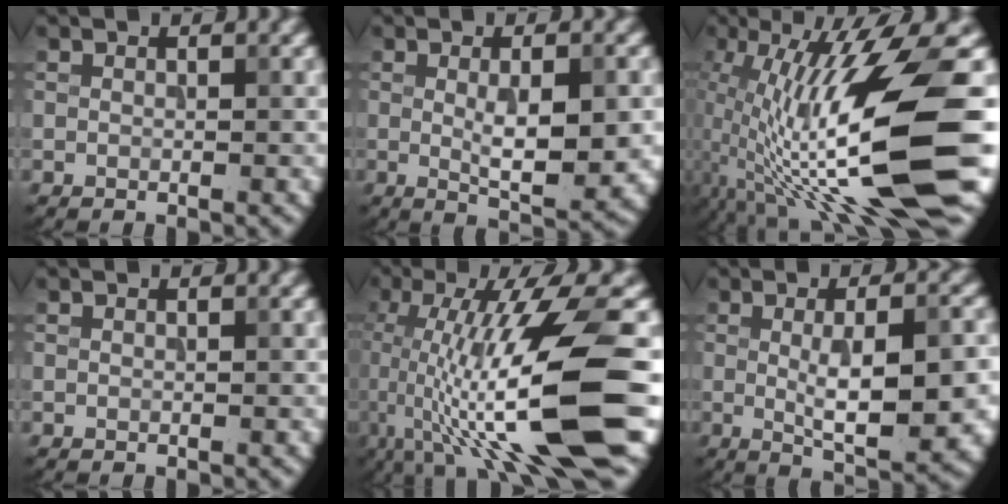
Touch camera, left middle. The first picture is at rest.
{"total": 5.4, "force": [-0.1, 1.6, 5.2], "torque": [-0.084, -0.007, 0.003]}
{"total": 15.0, "force": [-2.9, 2.4, 14.5], "torque": [-0.264, 0.007, -0.037]}
{"total": 0.0}
{"total": 13.7, "force": [-1.9, 2.5, 13.3], "torque": [-0.224, 0.006, -0.026]}
{"total": 7.8, "force": [-0.3, 2.2, 7.4], "torque": [-0.111, -0.006, 0.000]}